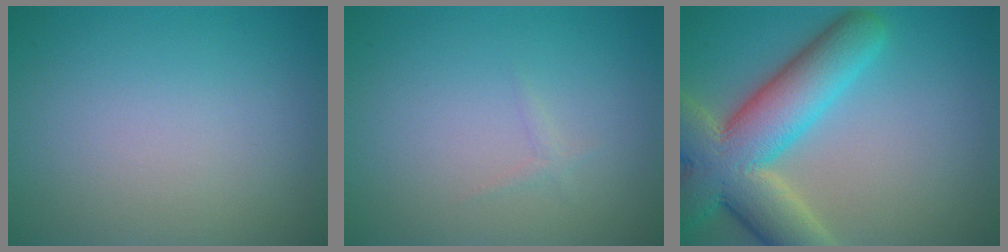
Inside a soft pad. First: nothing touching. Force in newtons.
{"total": 0.5, "press": 0.5, "slide": 0.0}
{"total": 10.8, "press": 10.7, "slide": 0.8}